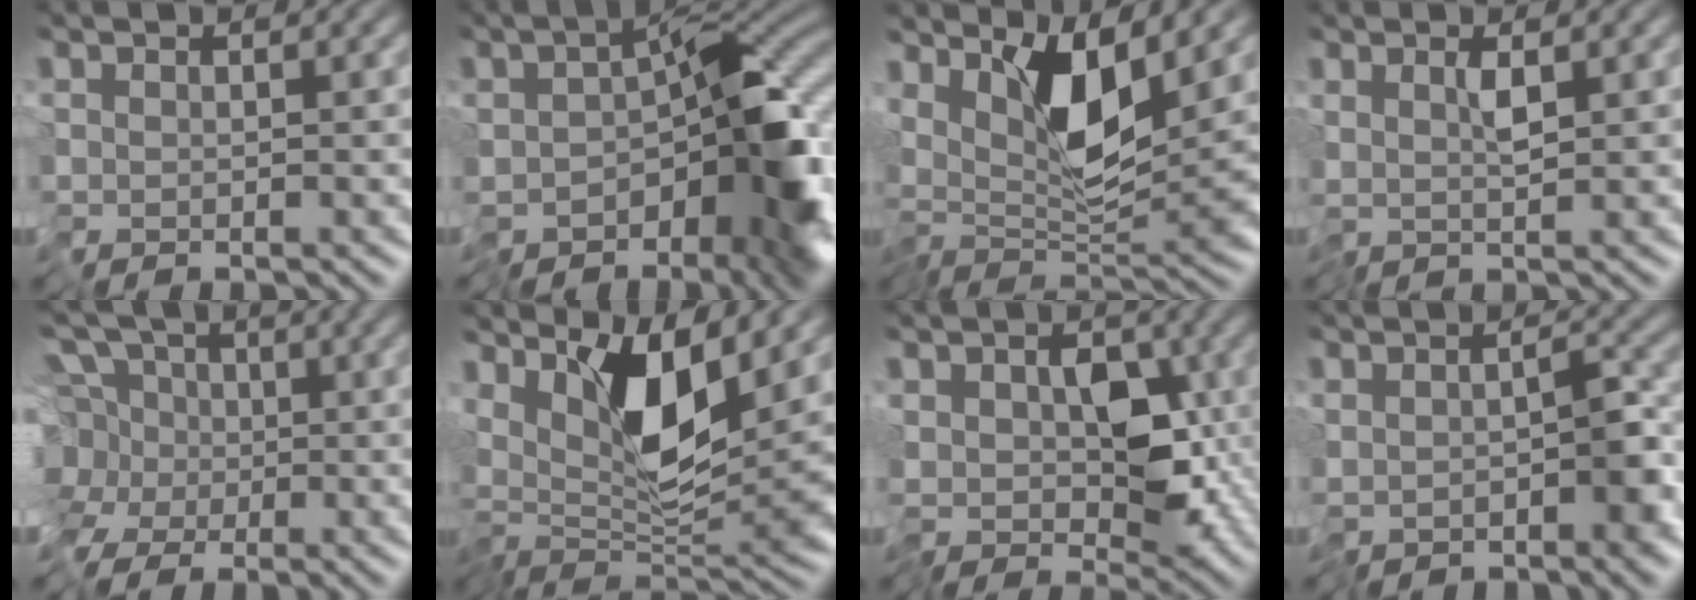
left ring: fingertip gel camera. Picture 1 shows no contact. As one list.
[{"total": 12.4, "force": [-4.0, 5.6, 10.3], "torque": [-0.138, -0.024, -0.066]}, {"total": 6.6, "force": [2.5, 1.4, 6.0], "torque": [-0.104, -0.017, 0.041]}, {"total": 1.4, "force": [0.3, -0.4, 1.3], "torque": [-0.022, -0.002, 0.010]}, {"total": 7.1, "force": [-0.1, 5.2, 4.8], "torque": [-0.088, 0.017, -0.011]}, {"total": 7.8, "force": [2.8, 1.9, 7.1], "torque": [-0.122, -0.016, 0.047]}, {"total": 5.9, "force": [-1.1, 3.4, 4.7], "torque": [-0.066, 0.002, -0.035]}, {"total": 5.1, "force": [-2.4, 2.0, 4.1], "torque": [-0.057, -0.005, -0.046]}]